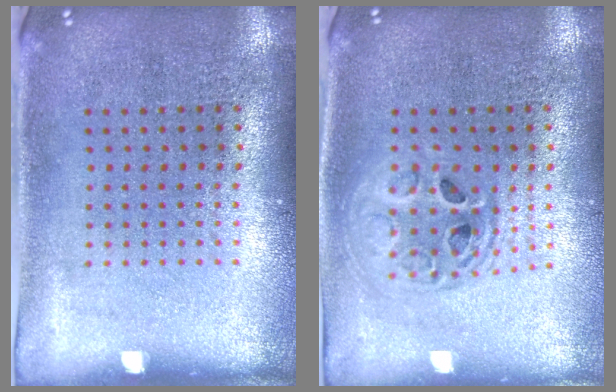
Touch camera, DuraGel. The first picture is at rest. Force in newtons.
{"total": 1.6, "press": 1.4, "slide": 0.8}